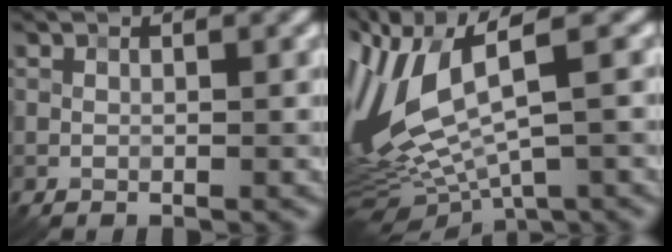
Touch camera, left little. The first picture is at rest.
{"total": 10.6, "force": [1.2, 4.1, 9.7], "torque": [-0.226, -0.010, 0.038]}